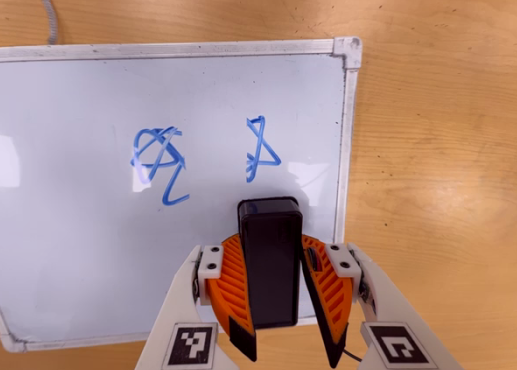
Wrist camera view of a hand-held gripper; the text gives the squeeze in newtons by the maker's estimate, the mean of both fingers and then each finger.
{"total": 7.7, "left": 8.5, "right": 6.9}